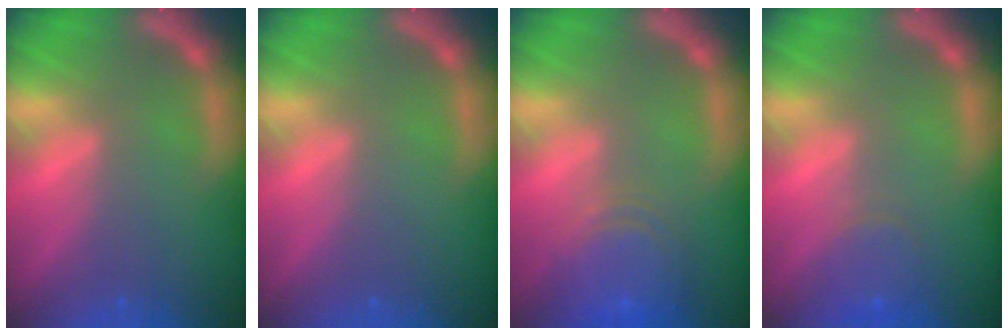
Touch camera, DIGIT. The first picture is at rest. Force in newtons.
{"total": 0.0}
{"total": 6.9}
{"total": 3.0}